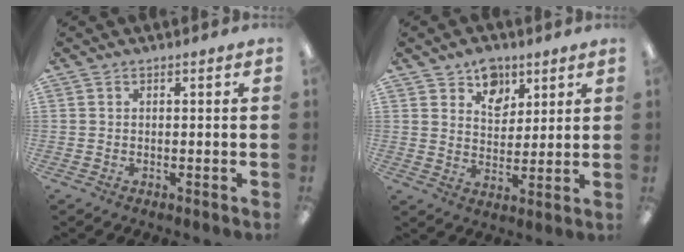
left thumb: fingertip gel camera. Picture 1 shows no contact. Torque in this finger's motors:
{"motor_torque": [-0.28, -0.01, 0.07, -0.24, 0.04]}